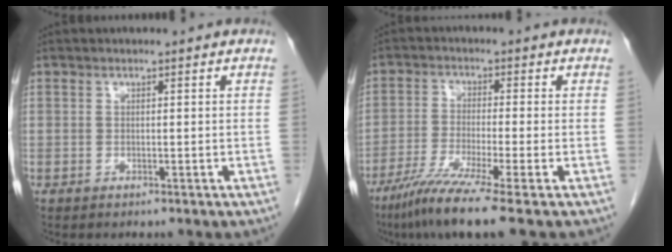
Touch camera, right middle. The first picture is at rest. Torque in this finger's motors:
{"motor_torque": [1.22, -0.92, 0.38, 0.13]}